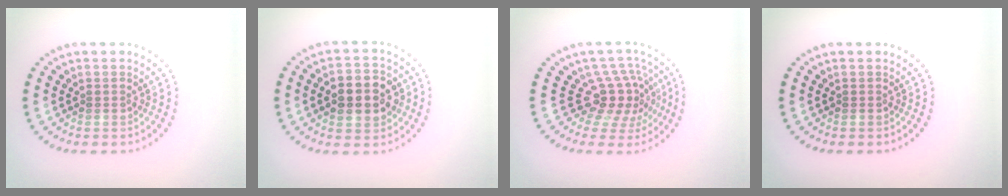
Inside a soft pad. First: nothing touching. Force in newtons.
{"total": 4.7, "press": 4.7, "slide": 0.4}
{"total": 4.0, "press": 2.8, "slide": 2.9}
{"total": 0.0}